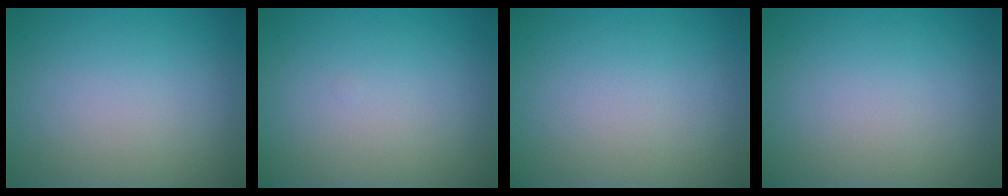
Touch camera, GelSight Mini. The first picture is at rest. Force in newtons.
{"total": 0.0}
{"total": 0.0}
{"total": 0.0}